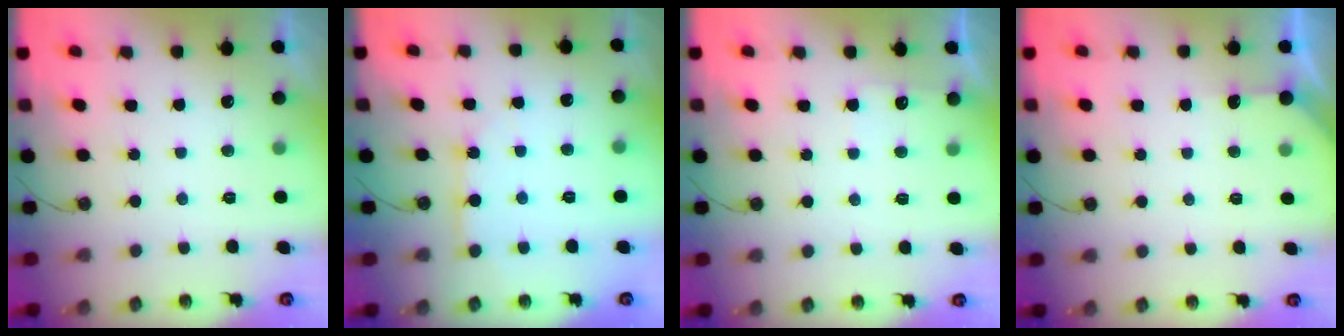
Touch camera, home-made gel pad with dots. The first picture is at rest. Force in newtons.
{"total": 5.2, "press": 5.2, "slide": 0.5}
{"total": 4.3, "press": 4.3, "slide": 0.4}
{"total": 3.9, "press": 3.9, "slide": 0.5}